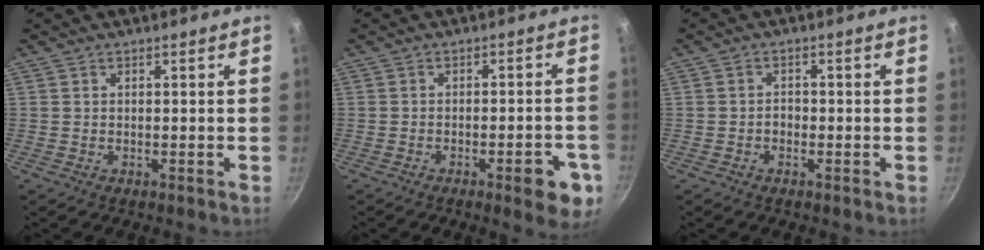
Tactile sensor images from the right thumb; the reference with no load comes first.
{"total": 8.0, "force": [-3.6, 2.5, 6.7], "torque": [-0.062, 0.019, -0.040]}
{"total": 1.5, "force": [-0.7, 1.1, 0.8], "torque": [-0.003, 0.011, -0.012]}